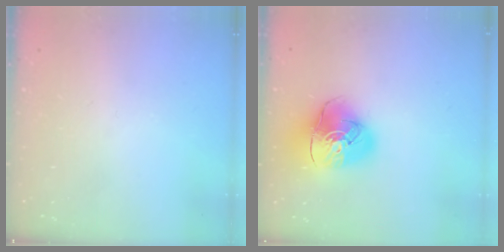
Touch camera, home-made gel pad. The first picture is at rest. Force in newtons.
{"total": 13.9, "press": 13.8, "slide": 1.7}